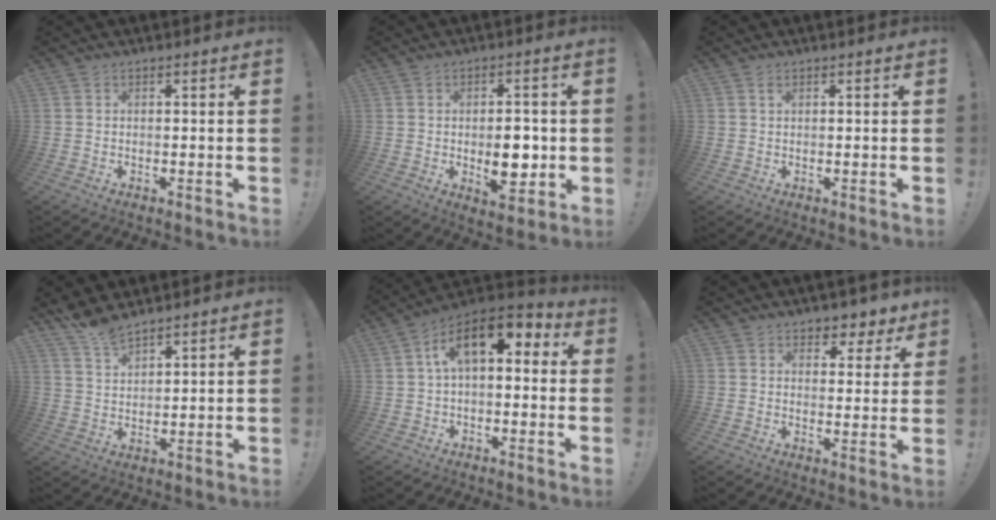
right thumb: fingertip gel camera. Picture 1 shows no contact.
{"total": 9.2, "force": [-1.3, 5.3, 7.5], "torque": [-0.102, 0.002, -0.020]}
{"total": 0.8, "force": [0.5, 0.4, 0.5], "torque": [-0.009, -0.001, 0.008]}
{"total": 6.0, "force": [5.5, 1.4, 2.1], "torque": [-0.045, -0.036, 0.103]}
{"total": 11.8, "force": [3.6, 5.9, 9.6], "torque": [-0.167, -0.003, 0.066]}
{"total": 5.4, "force": [4.1, 3.3, 0.8], "torque": [0.002, -0.037, 0.076]}